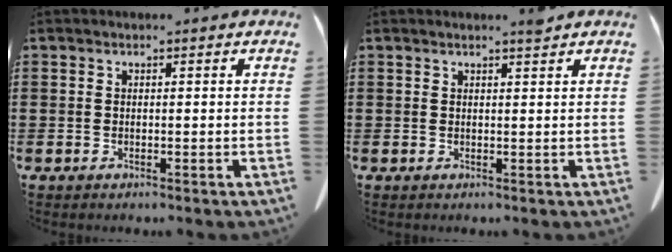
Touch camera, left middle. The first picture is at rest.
{"total": 1.4, "force": [1.2, -0.2, 0.5], "torque": [-0.011, -0.005, 0.024]}